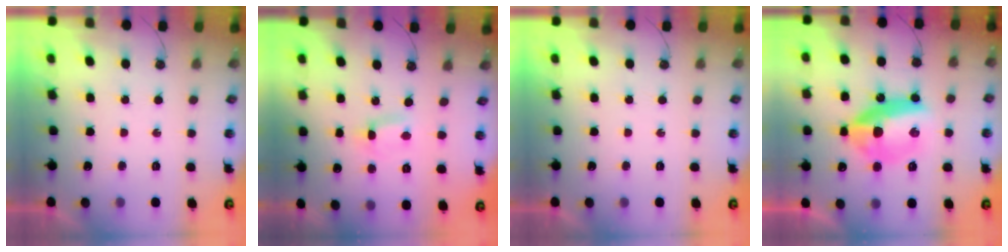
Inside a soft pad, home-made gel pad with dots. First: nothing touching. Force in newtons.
{"total": 0.6, "press": 0.3, "slide": 0.5}
{"total": 0.0}
{"total": 15.1, "press": 15.1, "slide": 0.3}